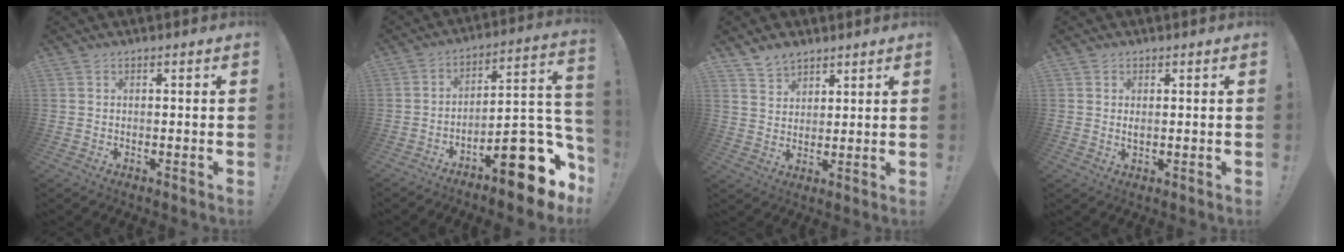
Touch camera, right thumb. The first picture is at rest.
{"total": 19.2, "force": [-11.0, 6.2, 14.4], "torque": [-0.152, 0.061, -0.171]}
{"total": 5.4, "force": [4.6, 2.8, 0.7], "torque": [-0.012, -0.031, 0.087]}
{"total": 1.3, "force": [0.6, 0.9, 0.7], "torque": [-0.016, 0.002, 0.011]}